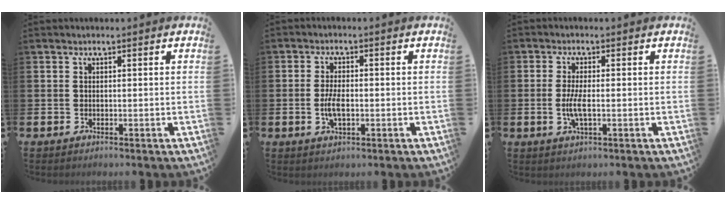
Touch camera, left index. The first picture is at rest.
{"total": 3.6, "force": [-0.5, 1.5, 3.2], "torque": [-0.055, 0.001, -0.011]}
{"total": 3.3, "force": [-0.5, 0.9, 3.2], "torque": [-0.065, -0.008, -0.015]}